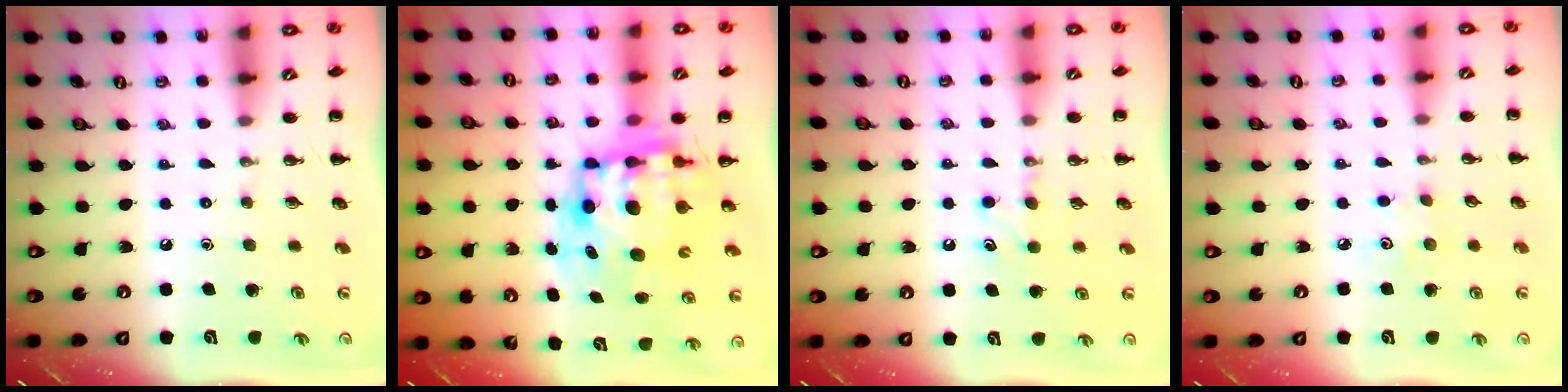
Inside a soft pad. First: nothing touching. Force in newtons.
{"total": 10.9, "press": 10.6, "slide": 2.4}
{"total": 6.2, "press": 6.0, "slide": 1.7}
{"total": 2.7, "press": 2.6, "slide": 0.8}